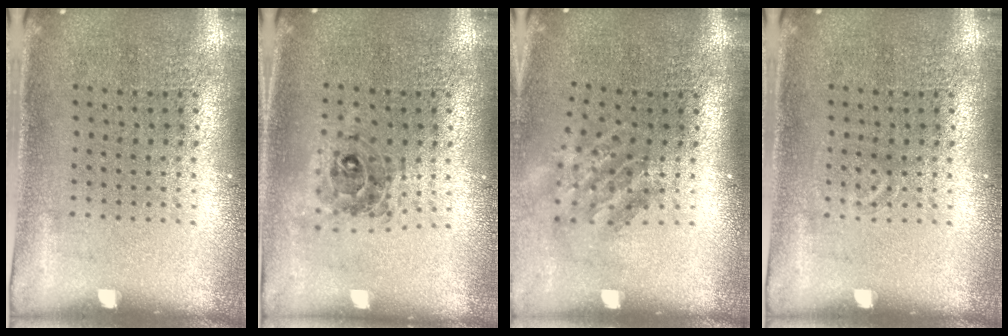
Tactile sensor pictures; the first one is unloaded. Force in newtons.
{"total": 0.7, "press": 0.7, "slide": 0.2}
{"total": 1.8, "press": 1.2, "slide": 1.2}
{"total": 0.7, "press": 0.7, "slide": 0.2}